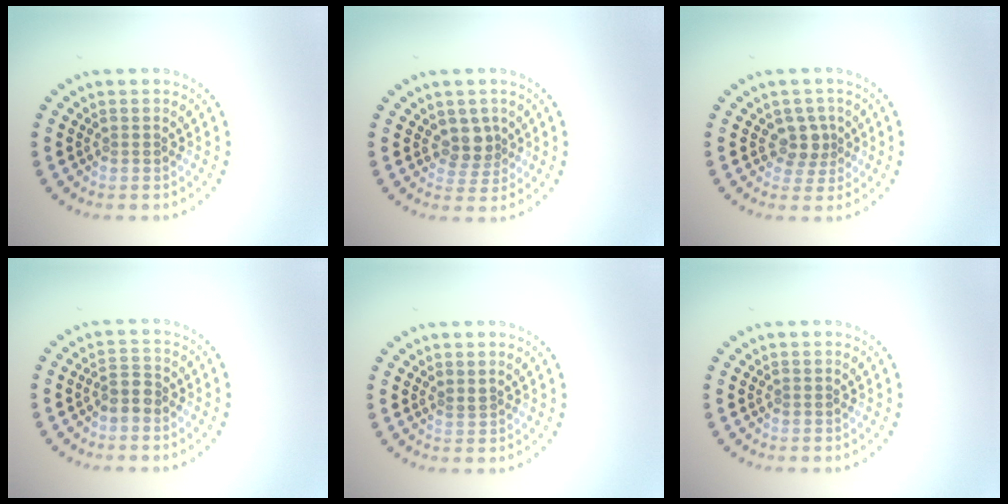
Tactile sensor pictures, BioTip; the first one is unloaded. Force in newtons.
{"total": 2.3, "press": 1.9, "slide": 1.4}
{"total": 2.2, "press": 1.8, "slide": 1.2}
{"total": 1.8, "press": 1.5, "slide": 0.9}
{"total": 0.6, "press": 0.3, "slide": 0.5}
{"total": 0.0}